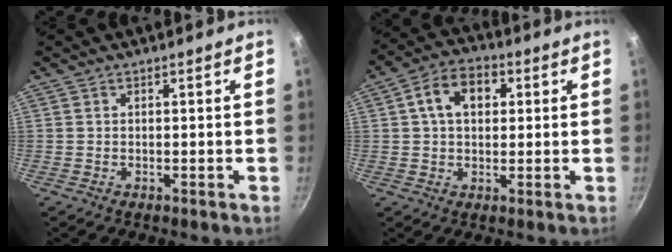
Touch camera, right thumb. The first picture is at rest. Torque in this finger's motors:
{"motor_torque": [0.44, 2.13, 0.97, -0.29, 0.04]}